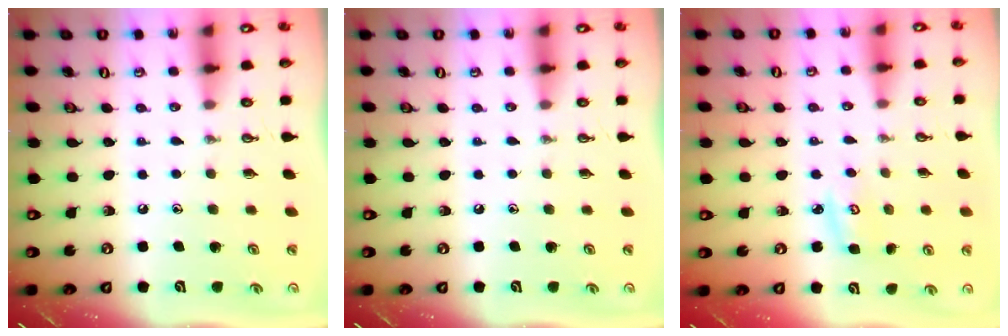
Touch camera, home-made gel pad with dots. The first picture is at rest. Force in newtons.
{"total": 0.0}
{"total": 4.0, "press": 4.0, "slide": 0.4}